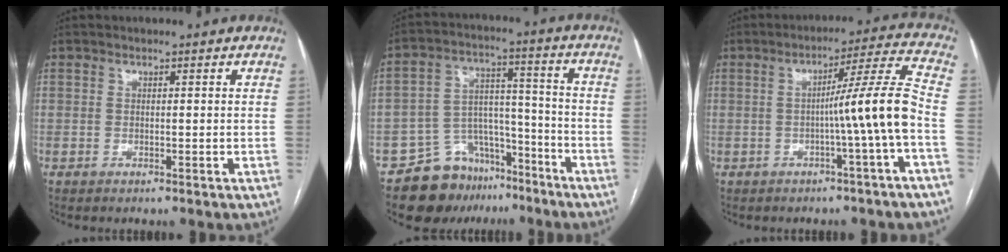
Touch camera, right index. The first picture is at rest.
{"total": 12.0, "force": [-9.1, 7.2, 3.0], "torque": [-0.043, 0.059, -0.144]}
{"total": 9.6, "force": [-2.4, -2.1, 9.1], "torque": [-0.130, 0.018, -0.034]}